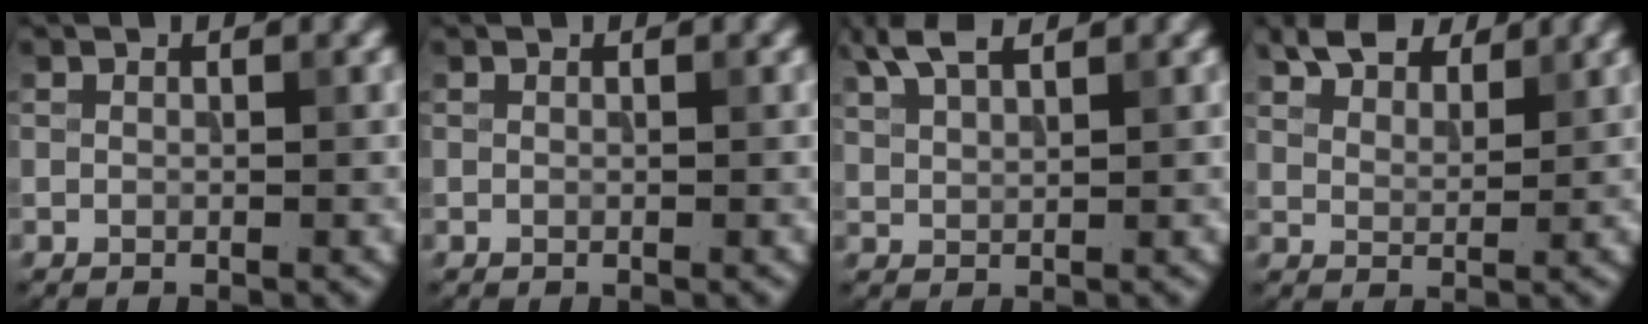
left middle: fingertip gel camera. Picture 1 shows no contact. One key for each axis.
{"total": 0.0}
{"total": 3.7, "fx": 2.8, "fy": 1.1, "fz": 2.2, "tx": -0.052, "ty": 0.011, "tz": 0.056}
{"total": 5.3, "fx": 4.3, "fy": 2.1, "fz": 2.2, "tx": -0.046, "ty": 0.002, "tz": 0.079}